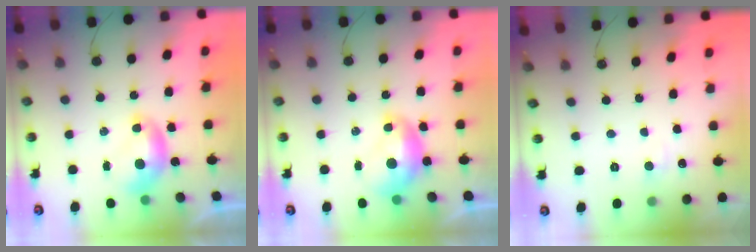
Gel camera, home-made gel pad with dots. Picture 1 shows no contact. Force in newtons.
{"total": 2.1, "press": 2.1, "slide": 0.3}
{"total": 1.5, "press": 1.4, "slide": 0.6}